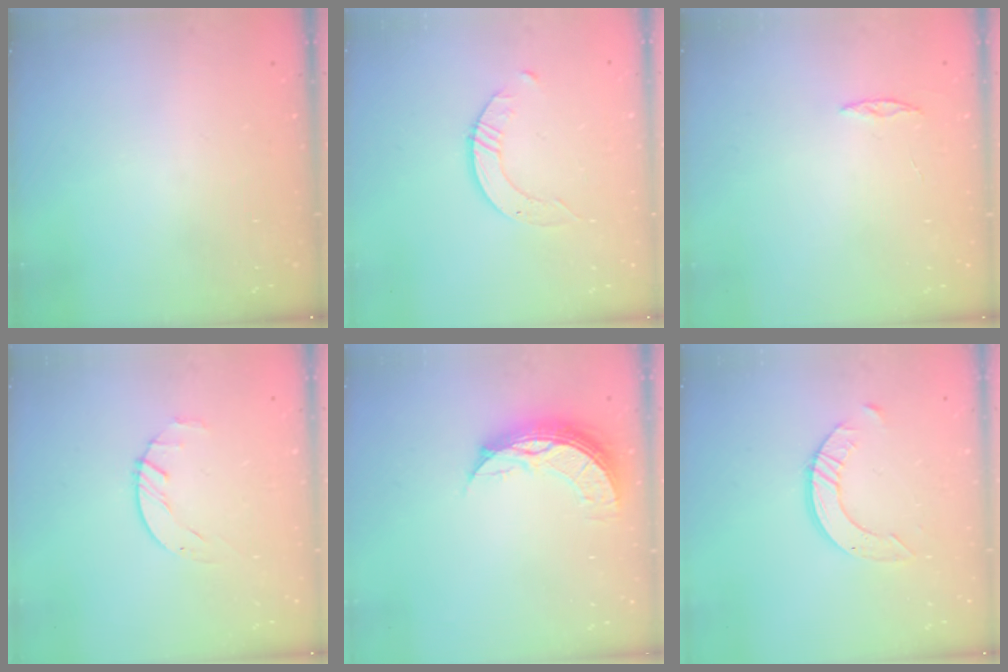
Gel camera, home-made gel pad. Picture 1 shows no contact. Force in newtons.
{"total": 3.2, "press": 3.1, "slide": 0.4}
{"total": 2.0, "press": 2.0, "slide": 0.2}
{"total": 1.6, "press": 1.6, "slide": 0.3}
{"total": 8.4, "press": 8.4, "slide": 0.8}
{"total": 8.0, "press": 7.9, "slide": 0.8}